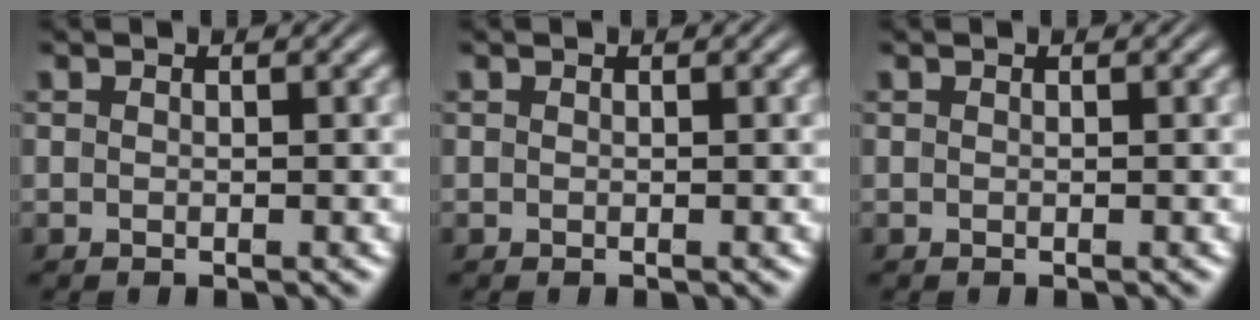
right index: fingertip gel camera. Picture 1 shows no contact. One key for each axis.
{"total": 0.0}
{"total": 0.0}